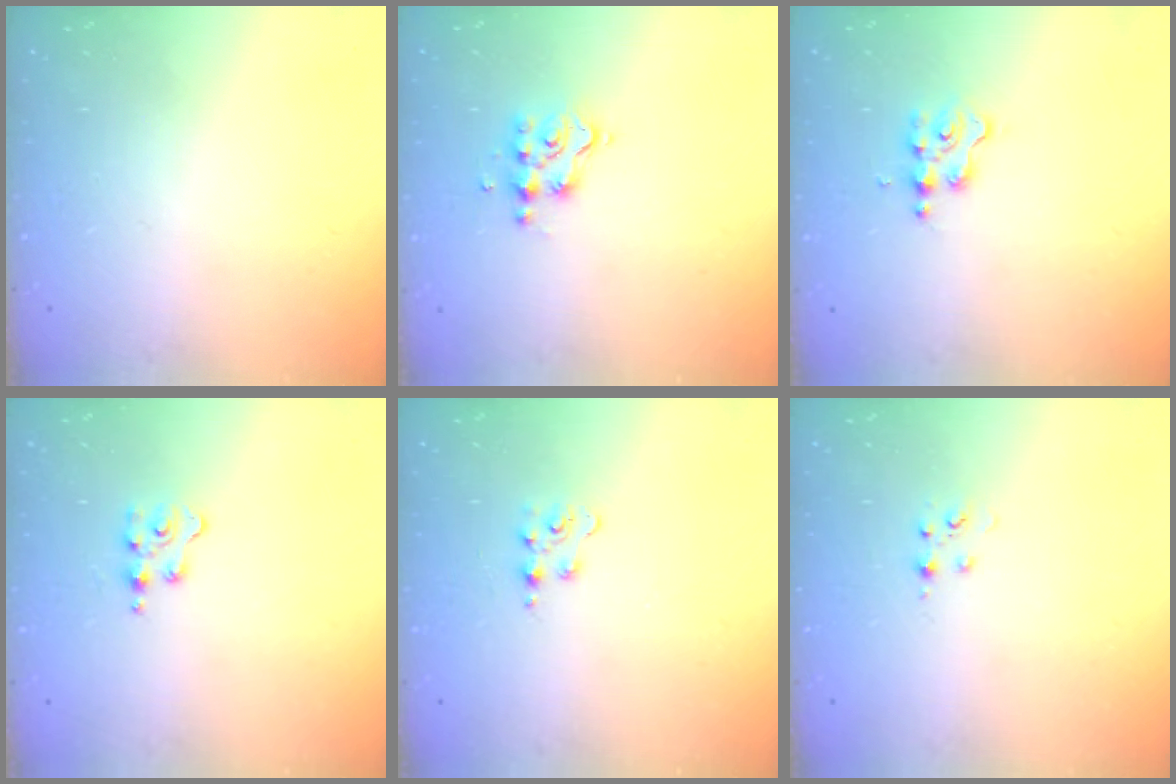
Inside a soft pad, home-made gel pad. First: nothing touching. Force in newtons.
{"total": 5.4, "press": 5.4, "slide": 0.4}
{"total": 3.4, "press": 3.4, "slide": 0.3}
{"total": 2.5, "press": 2.4, "slide": 0.4}
{"total": 3.6, "press": 3.6, "slide": 0.4}
{"total": 3.8, "press": 3.7, "slide": 0.5}